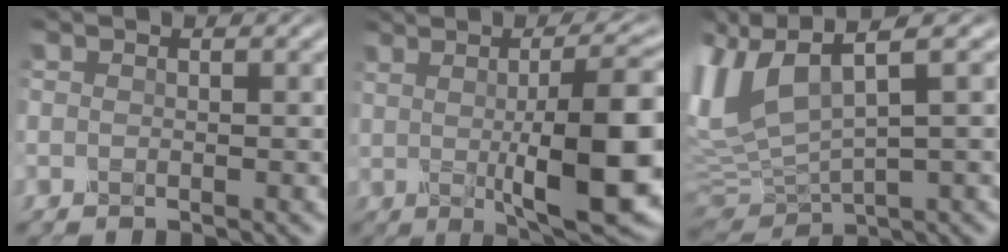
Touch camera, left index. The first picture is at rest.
{"total": 13.1, "force": [-0.1, 3.2, 12.7], "torque": [-0.149, 0.001, 0.005]}
{"total": 9.0, "force": [3.3, 3.8, 7.5], "torque": [-0.182, 0.009, 0.063]}